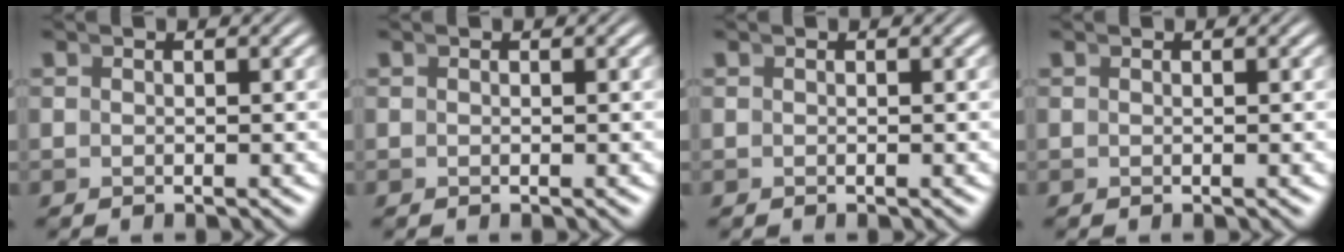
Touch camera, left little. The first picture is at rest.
{"total": 0.0}
{"total": 0.0}
{"total": 0.0}